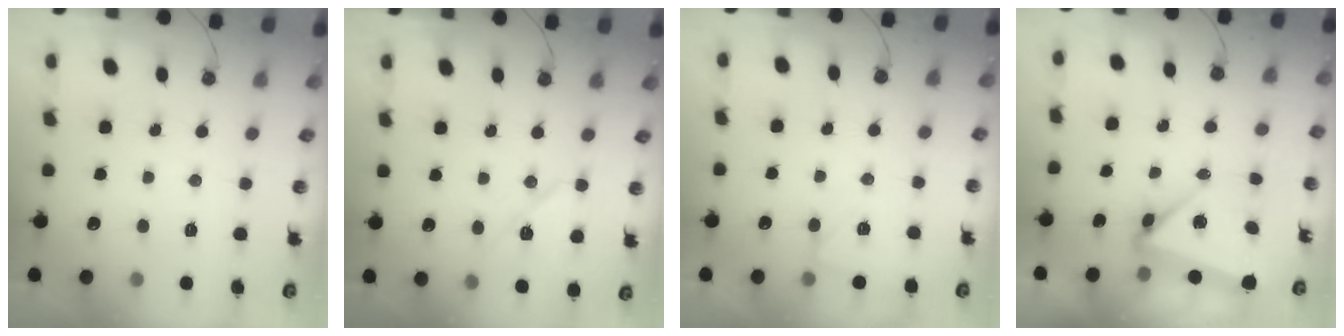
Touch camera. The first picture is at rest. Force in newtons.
{"total": 9.9, "press": 9.1, "slide": 3.8}
{"total": 4.4, "press": 4.0, "slide": 1.7}
{"total": 5.7, "press": 5.2, "slide": 2.4}